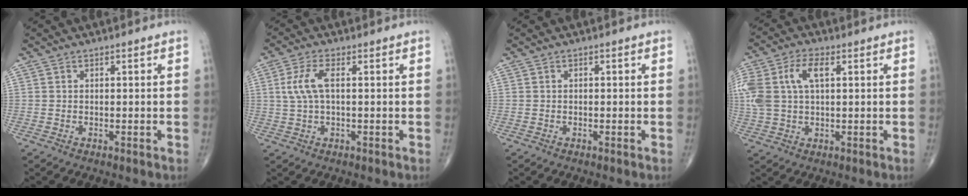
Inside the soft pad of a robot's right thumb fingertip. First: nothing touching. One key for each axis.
{"total": 5.4, "fx": 0.8, "fy": 2.1, "fz": 4.9, "tx": -0.124, "ty": 0.012, "tz": 0.016}
{"total": 0.0}
{"total": 11.8, "fx": 2.9, "fy": 6.4, "fz": 9.5, "tx": -0.236, "ty": 0.019, "tz": 0.059}